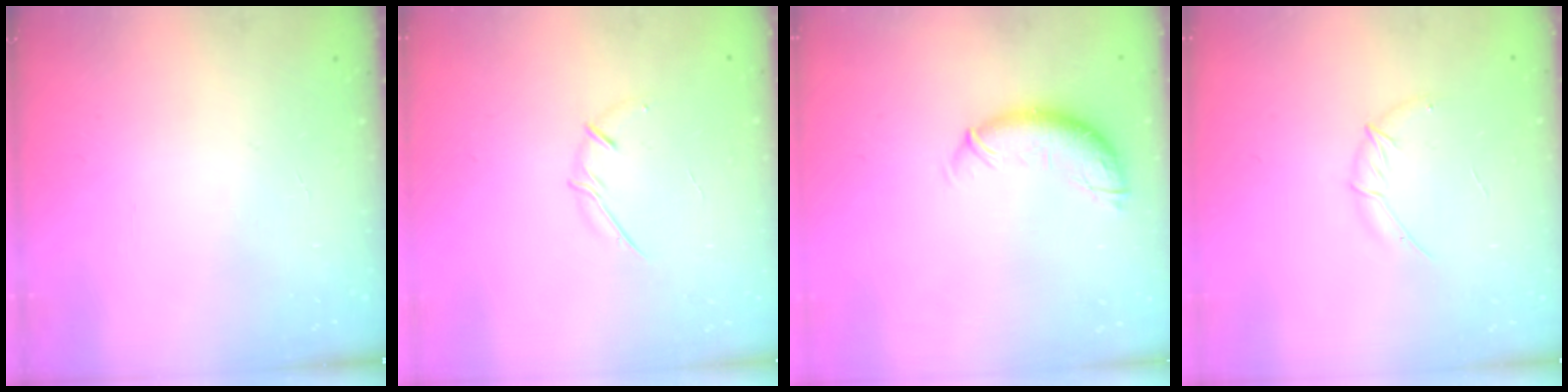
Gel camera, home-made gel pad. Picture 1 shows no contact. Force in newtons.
{"total": 5.6, "press": 5.6, "slide": 0.7}
{"total": 9.7, "press": 9.7, "slide": 0.7}
{"total": 6.2, "press": 6.0, "slide": 1.5}